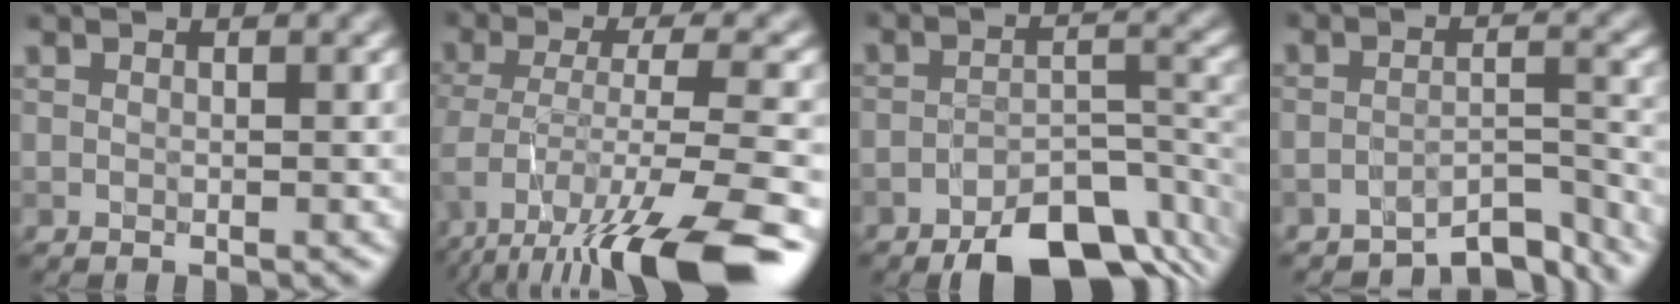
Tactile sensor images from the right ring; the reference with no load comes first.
{"total": 10.8, "force": [-6.7, 2.8, 8.0], "torque": [-0.140, -0.013, -0.109]}
{"total": 9.6, "force": [-7.0, 3.9, 5.4], "torque": [-0.073, -0.015, -0.108]}
{"total": 5.0, "force": [-4.8, 0.8, 1.3], "torque": [-0.016, -0.003, -0.071]}